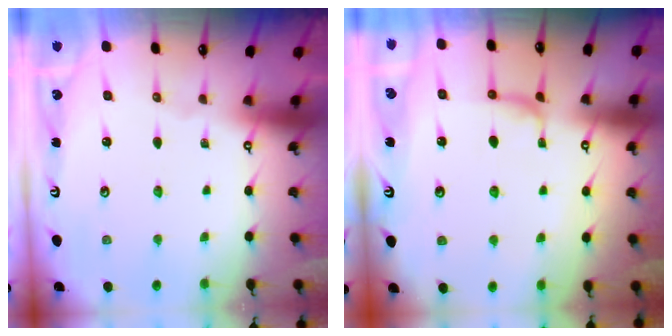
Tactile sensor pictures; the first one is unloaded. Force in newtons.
{"total": 1.7, "press": 1.7, "slide": 0.4}